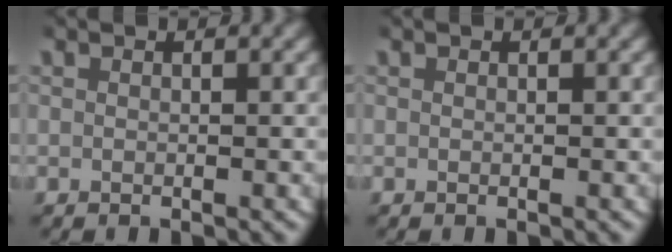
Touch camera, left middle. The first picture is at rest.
{"total": 0.0}